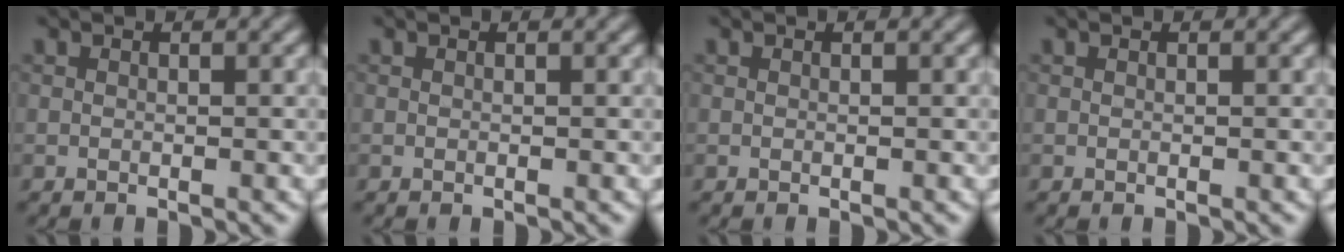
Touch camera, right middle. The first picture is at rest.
{"total": 0.0}
{"total": 0.0}
{"total": 0.0}